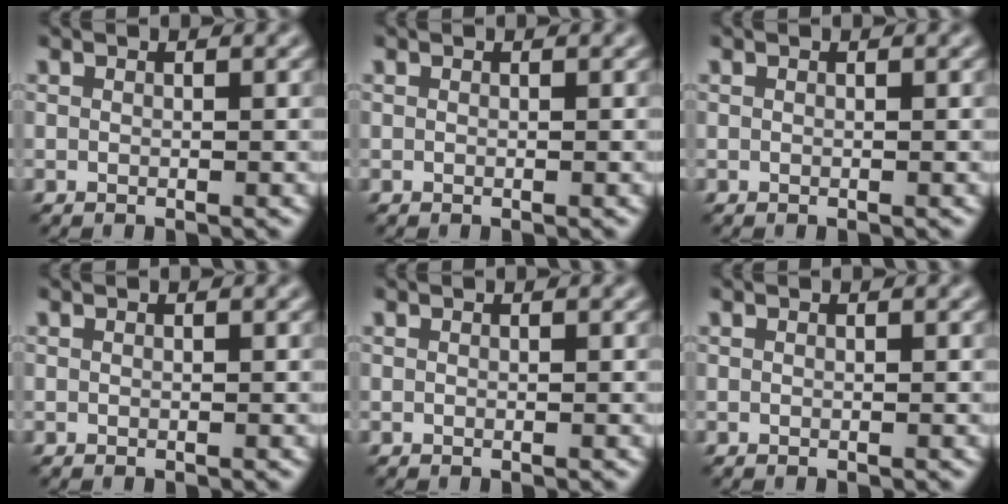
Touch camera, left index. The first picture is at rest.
{"total": 0.0}
{"total": 0.0}
{"total": 0.0}
{"total": 0.0}
{"total": 0.0}